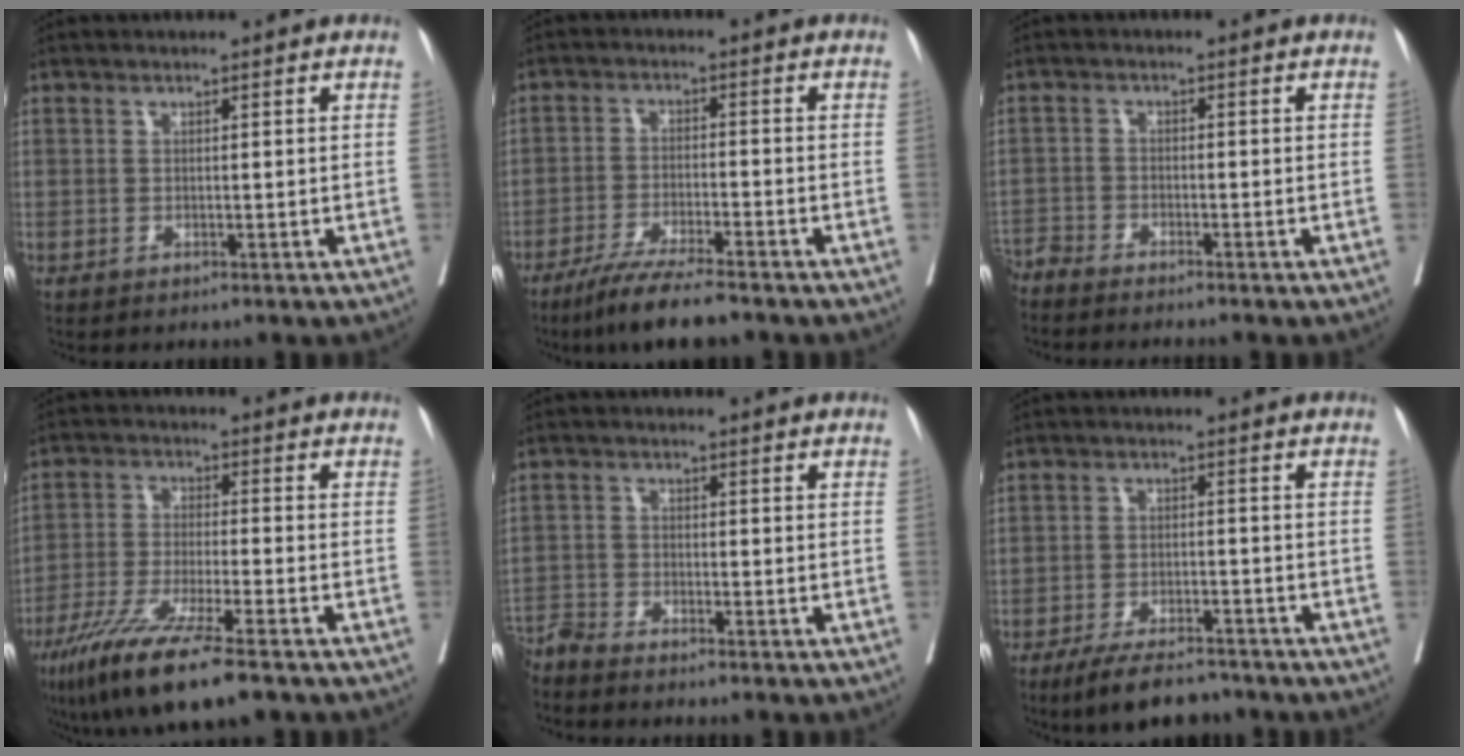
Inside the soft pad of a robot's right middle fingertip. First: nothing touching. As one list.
[{"total": 8.2, "force": [-6.6, 0.2, 5.0], "torque": [-0.083, -0.023, -0.115]}, {"total": 6.7, "force": [-6.4, -0.5, 1.9], "torque": [-0.017, -0.011, -0.111]}, {"total": 12.7, "force": [-8.4, 0.7, 9.5], "torque": [-0.174, -0.038, -0.147]}, {"total": 4.2, "force": [-4.1, -0.9, 0.6], "torque": [-0.009, -0.012, -0.079]}, {"total": 7.9, "force": [-6.6, 2.1, 3.9], "torque": [-0.062, -0.012, -0.110]}]